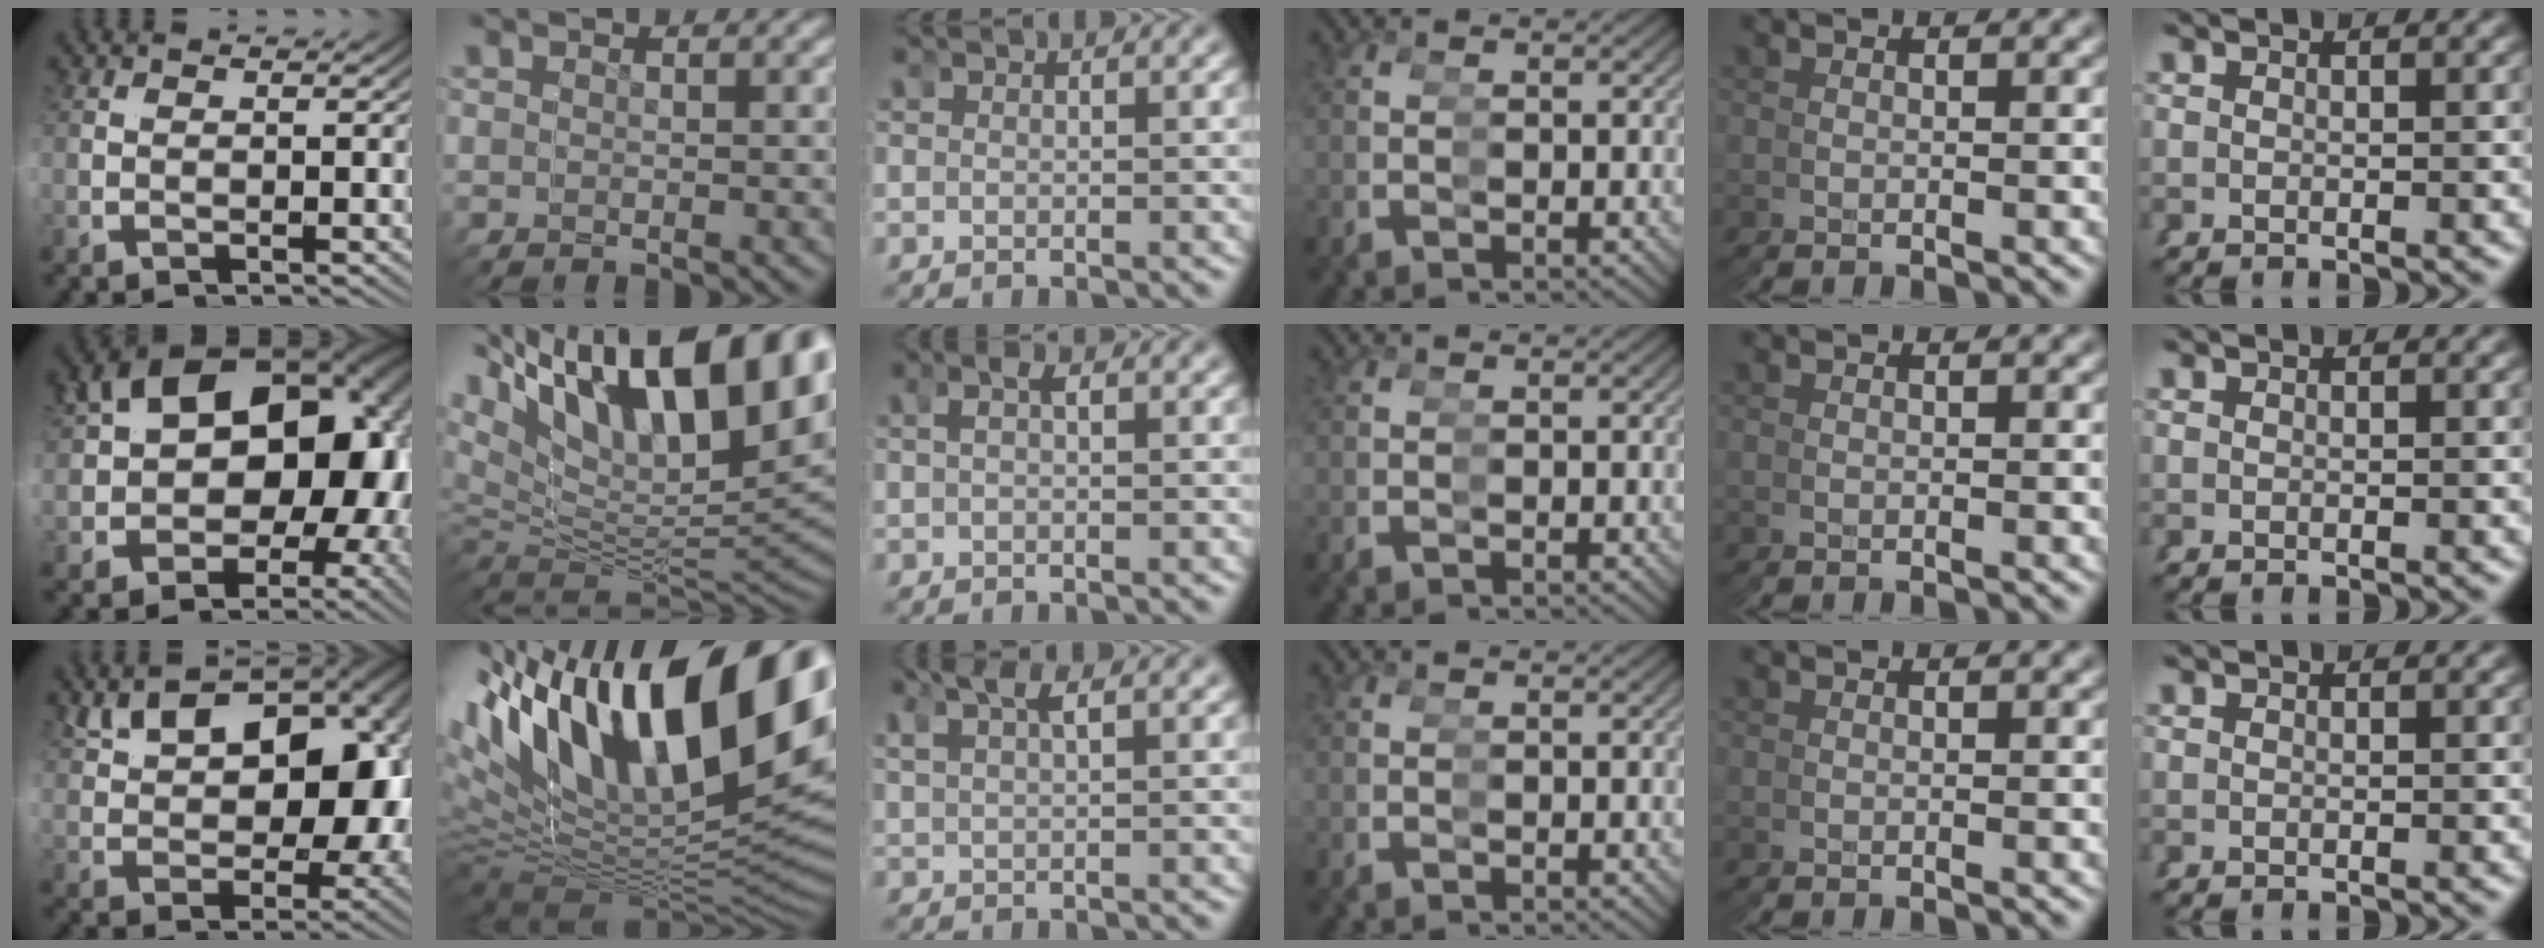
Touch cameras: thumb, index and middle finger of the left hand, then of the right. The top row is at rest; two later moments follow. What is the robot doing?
{"motion": "grasp_and_lifting", "object": "pipette"}